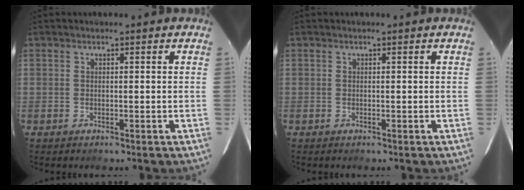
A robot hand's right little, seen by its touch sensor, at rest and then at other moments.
{"total": 0.0}